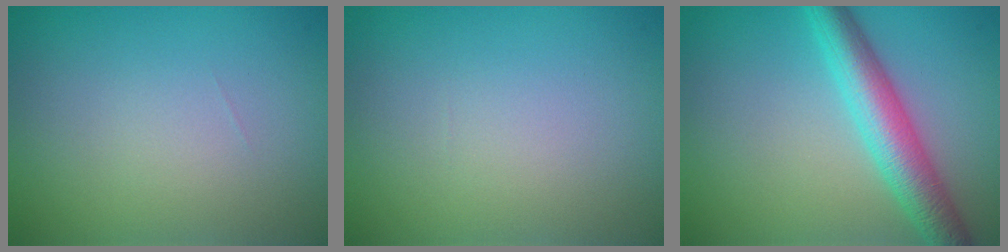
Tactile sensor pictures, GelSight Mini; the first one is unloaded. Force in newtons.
{"total": 0.0}
{"total": 5.2, "press": 5.2, "slide": 0.1}